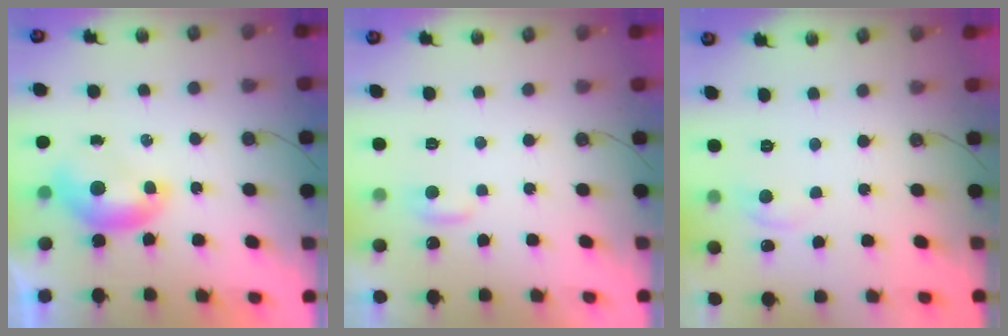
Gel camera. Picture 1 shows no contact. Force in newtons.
{"total": 2.0, "press": 2.0, "slide": 0.3}
{"total": 1.0, "press": 0.7, "slide": 0.8}